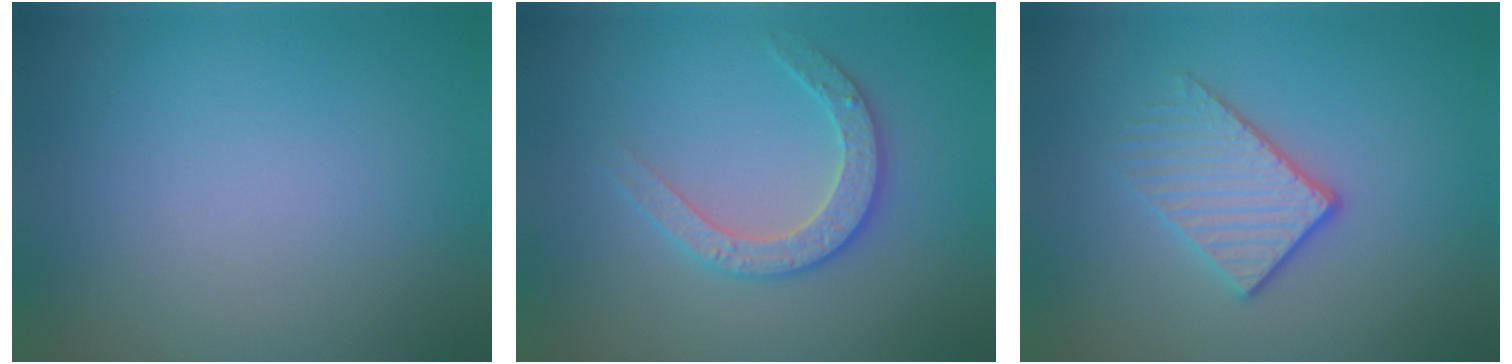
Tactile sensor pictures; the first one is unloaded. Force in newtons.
{"total": 2.9, "press": 2.8, "slide": 0.8}
{"total": 3.3, "press": 2.7, "slide": 1.8}